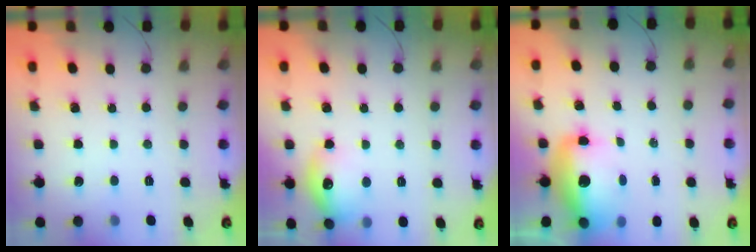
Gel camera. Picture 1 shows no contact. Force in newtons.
{"total": 12.8, "press": 12.8, "slide": 0.9}
{"total": 13.0, "press": 12.7, "slide": 2.9}